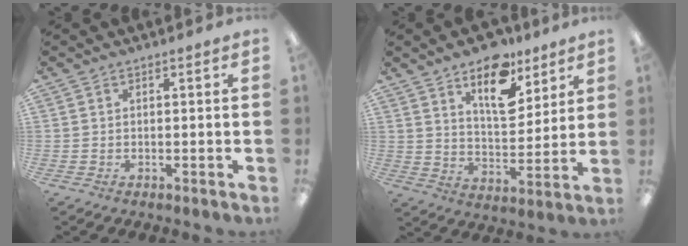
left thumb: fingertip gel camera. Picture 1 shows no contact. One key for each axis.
{"total": 15.2, "fx": 10.1, "fy": 7.5, "fz": 8.5, "tx": -0.114, "ty": -0.059, "tz": 0.174}